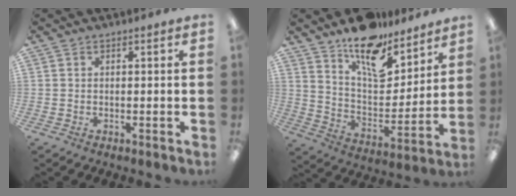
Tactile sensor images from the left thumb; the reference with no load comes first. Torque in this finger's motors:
{"motor_torque": [0.96, 0.23, 1.20, -1.38, 0.11]}